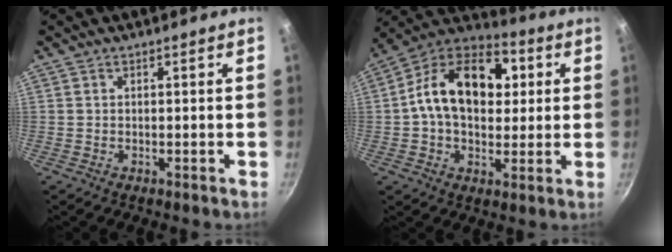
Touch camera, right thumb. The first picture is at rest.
{"total": 19.2, "force": [3.2, 12.9, 13.9], "torque": [-0.195, 0.019, 0.028]}